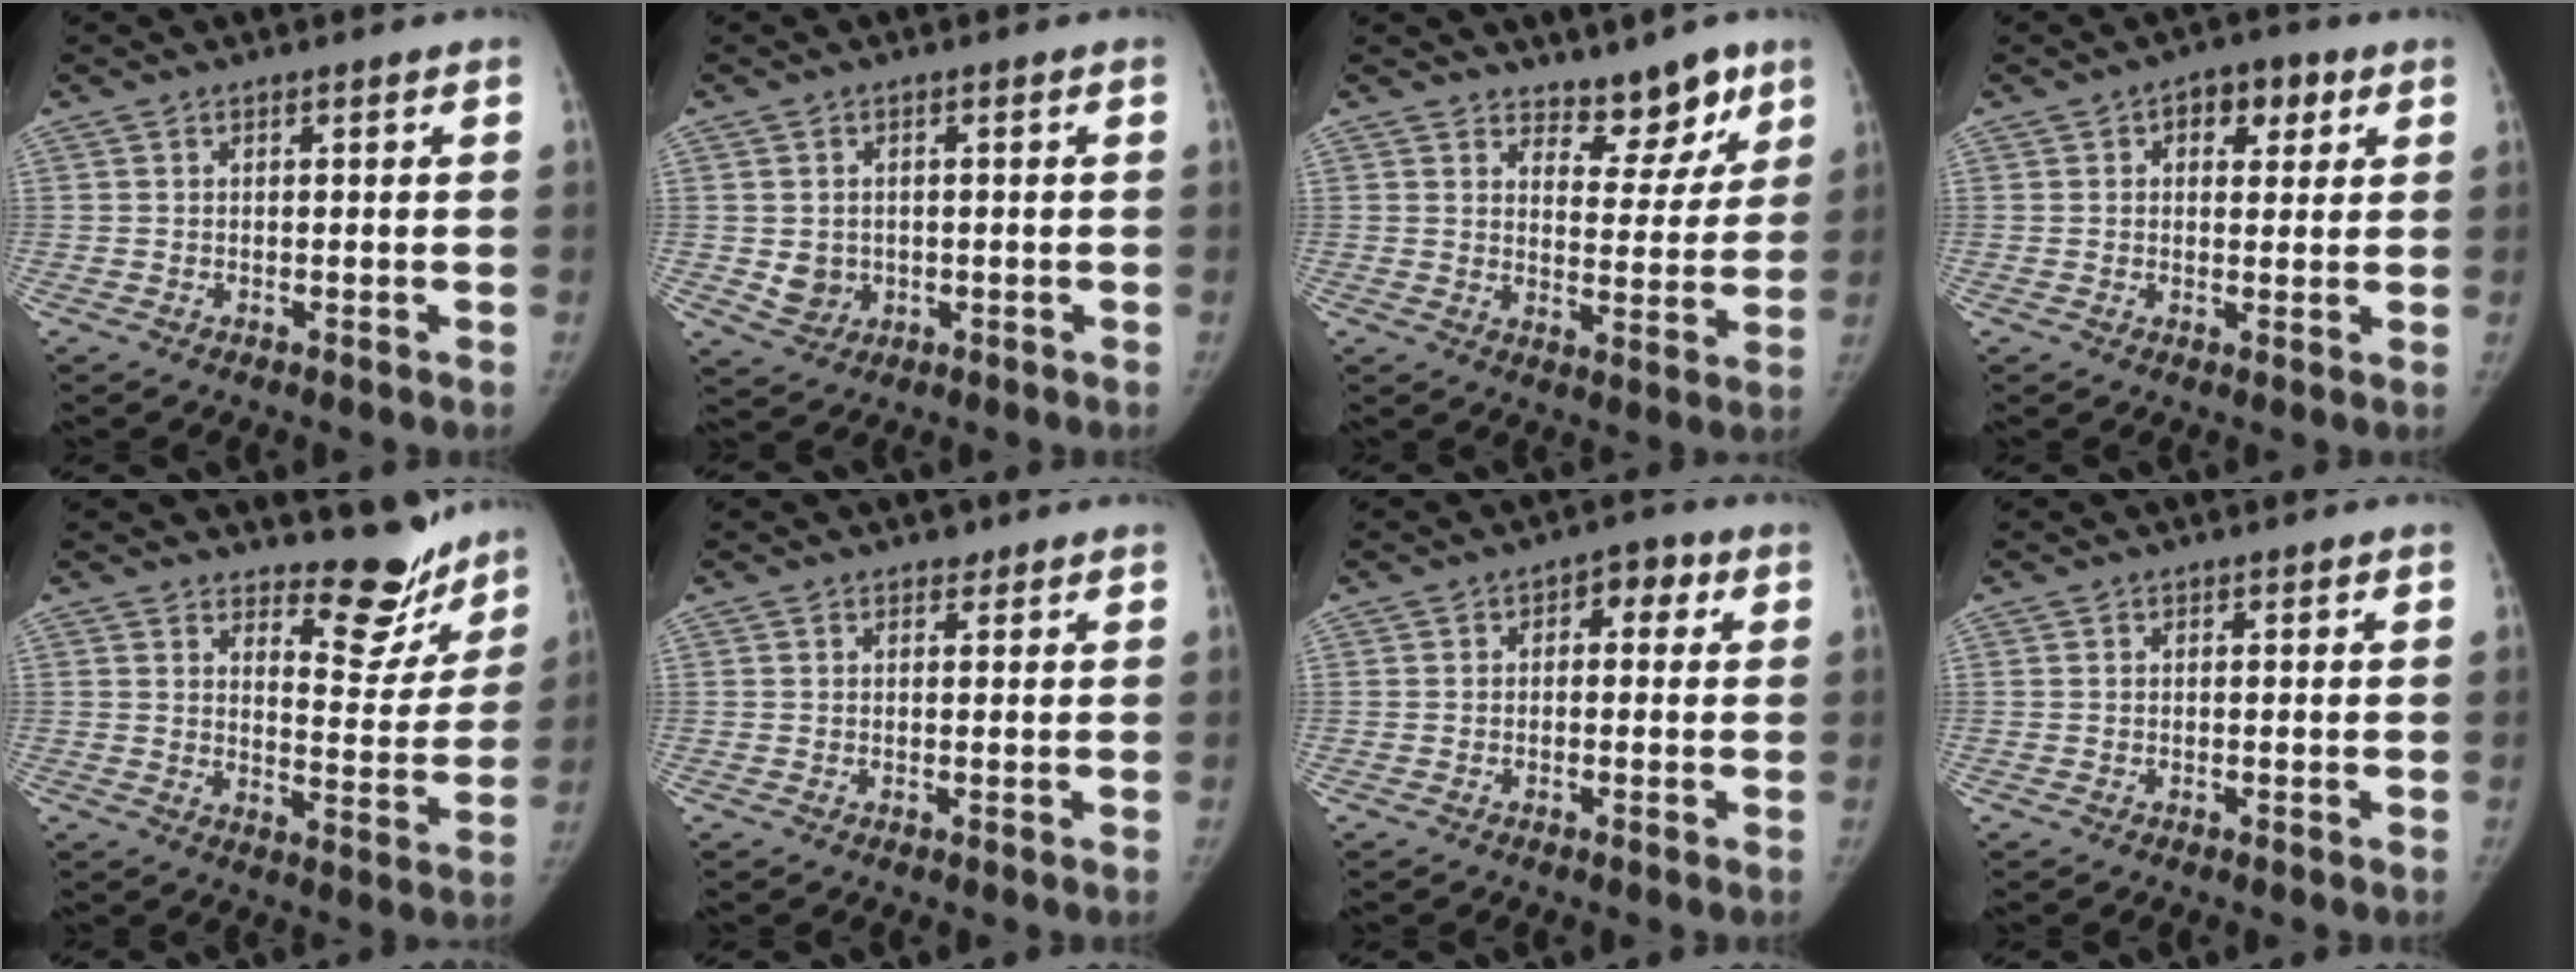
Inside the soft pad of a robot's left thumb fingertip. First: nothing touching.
{"total": 4.0, "force": [-0.2, 3.6, 1.7], "torque": [-0.012, 0.000, 0.008]}
{"total": 8.0, "force": [6.2, 3.9, 3.1], "torque": [0.003, -0.045, 0.094]}
{"total": 6.3, "force": [2.7, 4.0, 4.2], "torque": [-0.021, -0.004, 0.031]}
{"total": 11.3, "force": [9.7, 4.5, 3.6], "torque": [-0.006, -0.093, 0.129]}
{"total": 1.1, "force": [0.7, 0.8, 0.2], "torque": [0.005, -0.004, 0.006]}
{"total": 4.0, "force": [0.9, 2.6, 2.9], "torque": [-0.009, 0.011, 0.002]}
{"total": 0.0}